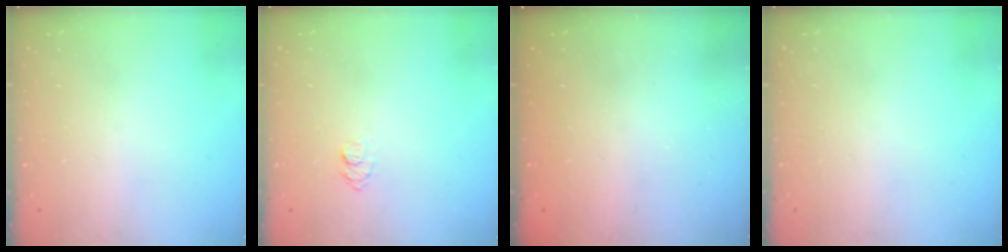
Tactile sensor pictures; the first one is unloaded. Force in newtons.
{"total": 5.0, "press": 5.0, "slide": 0.5}
{"total": 2.5, "press": 2.4, "slide": 0.7}
{"total": 0.0}